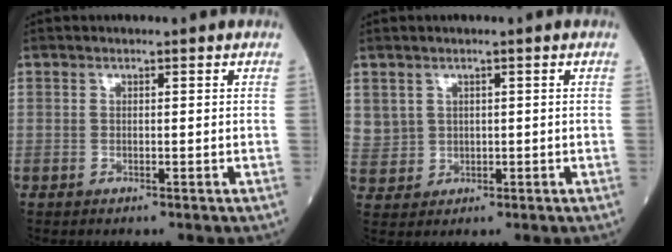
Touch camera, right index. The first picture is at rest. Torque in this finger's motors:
{"motor_torque": [0.45, -0.47, 0.10, 0.08]}